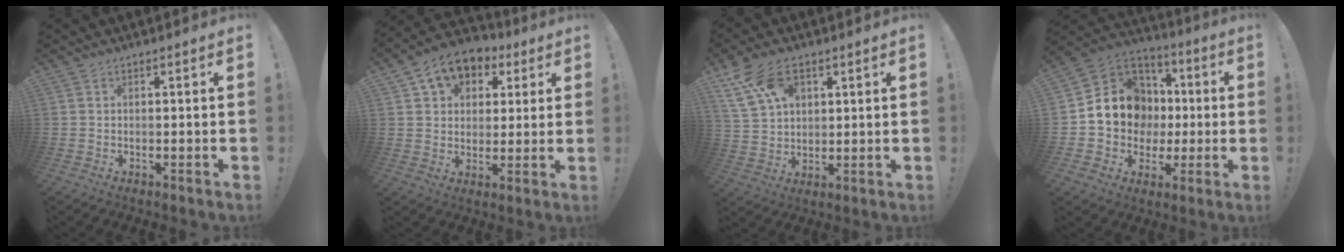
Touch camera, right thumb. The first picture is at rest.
{"total": 9.9, "force": [5.2, 7.5, 3.9], "torque": [-0.064, -0.023, 0.103]}
{"total": 12.5, "force": [6.4, 8.3, 6.9], "torque": [-0.130, -0.021, 0.126]}
{"total": 15.0, "force": [1.1, 13.5, 6.5], "torque": [-0.083, 0.003, 0.043]}